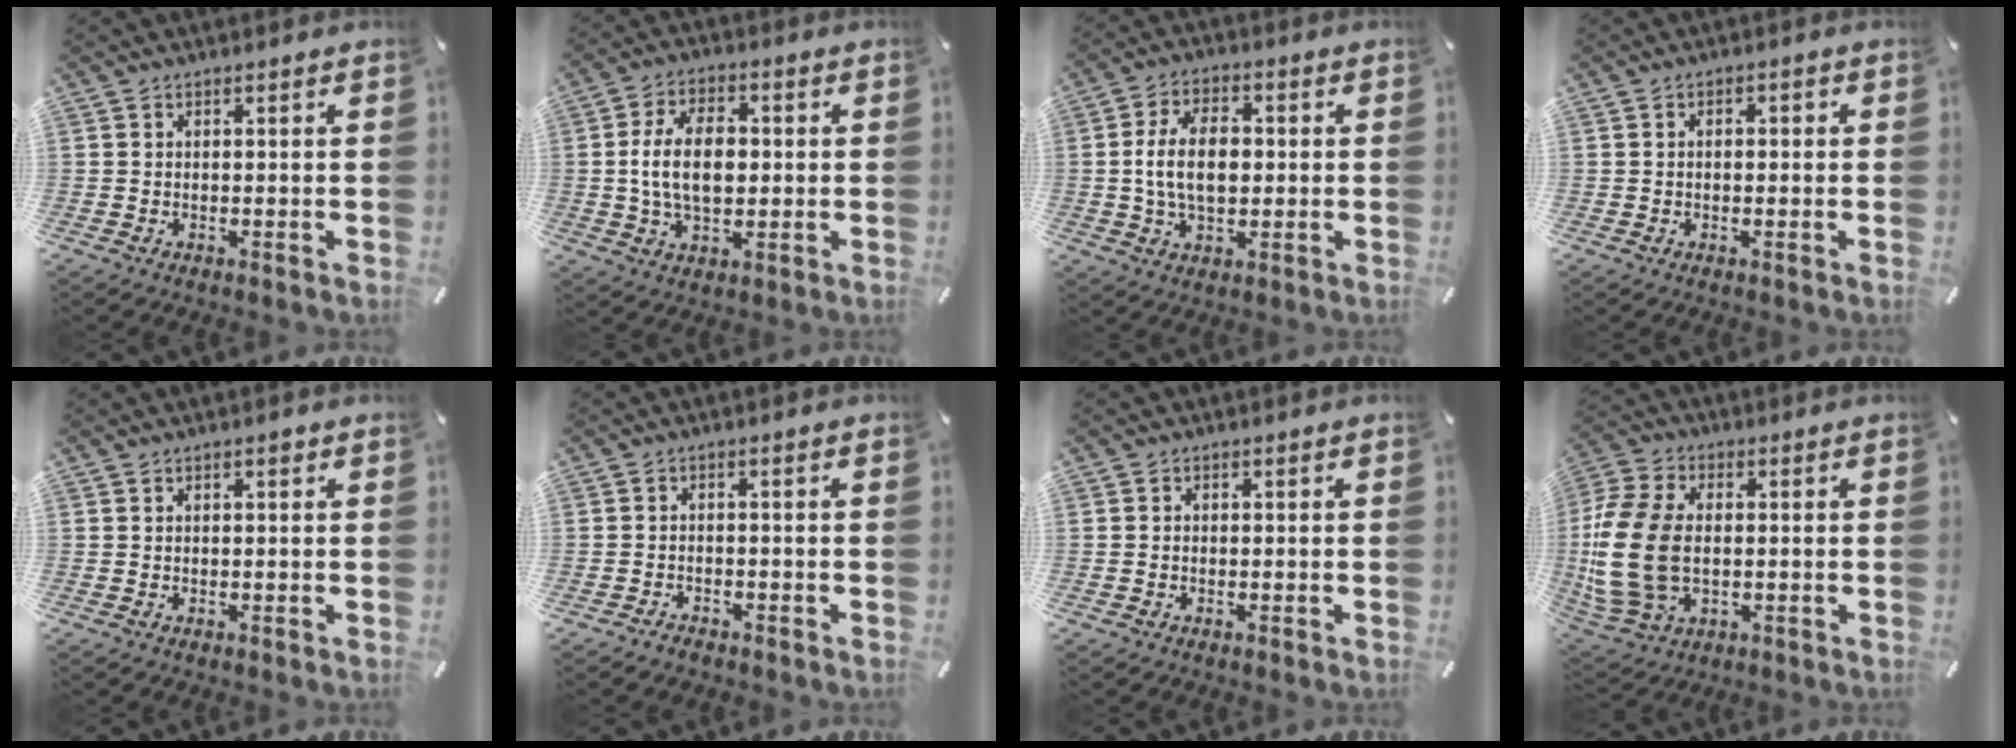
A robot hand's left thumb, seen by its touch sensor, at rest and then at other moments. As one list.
[{"total": 11.5, "force": [0.3, 7.3, 9.0], "torque": [-0.181, 0.005, -0.001]}, {"total": 10.7, "force": [0.2, 6.6, 8.4], "torque": [-0.163, 0.005, -0.002]}, {"total": 1.6, "force": [-0.6, 0.9, 1.1], "torque": [-0.021, 0.004, -0.012]}, {"total": 0.8, "force": [0.3, 0.4, 0.6], "torque": [-0.012, 0.005, 0.004]}, {"total": 1.5, "force": [-1.3, 0.6, 0.1], "torque": [-0.003, 0.008, -0.030]}, {"total": 0.7, "force": [-0.2, 0.5, 0.4], "torque": [-0.008, 0.001, -0.006]}, {"total": 16.7, "force": [-1.0, 12.1, 11.5], "torque": [-0.273, 0.007, -0.021]}]